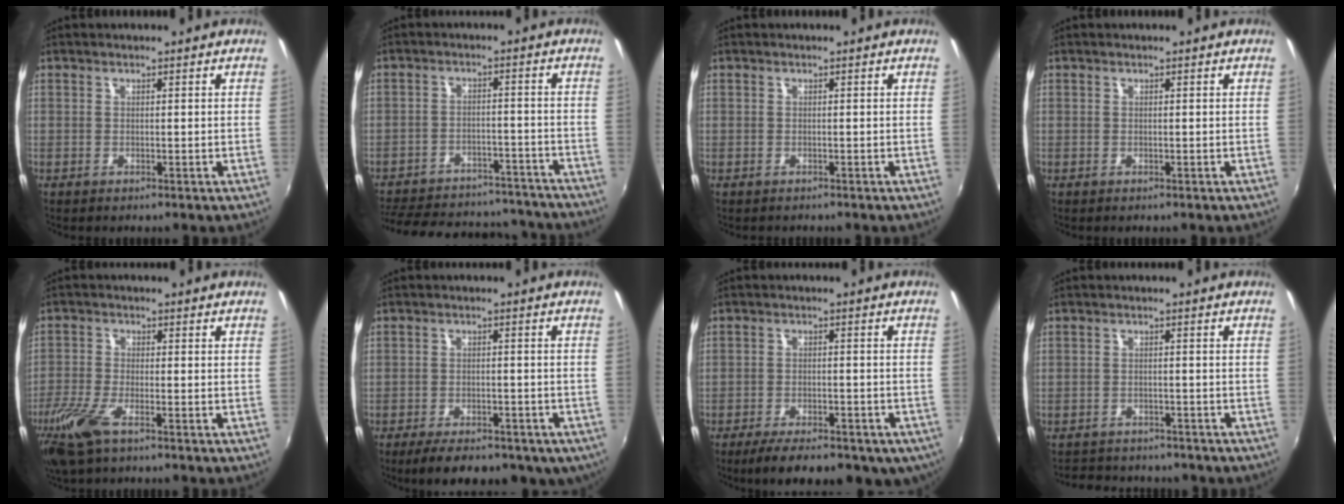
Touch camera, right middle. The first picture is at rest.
{"total": 24.8, "force": [-21.1, 9.7, 8.7], "torque": [-0.194, 0.041, -0.258]}
{"total": 0.7, "force": [-0.5, 0.4, -0.1], "torque": [-0.001, -0.001, -0.009]}
{"total": 0.0}
{"total": 8.6, "force": [-5.3, 2.6, 6.2], "torque": [-0.155, -0.024, -0.107]}
{"total": 12.4, "force": [-8.7, 5.4, 7.0], "torque": [-0.139, -0.017, -0.114]}
{"total": 13.6, "force": [-9.6, 5.3, 8.0], "torque": [-0.150, -0.024, -0.130]}
{"total": 9.6, "force": [-8.2, 3.9, 3.2], "torque": [-0.074, -0.003, -0.112]}